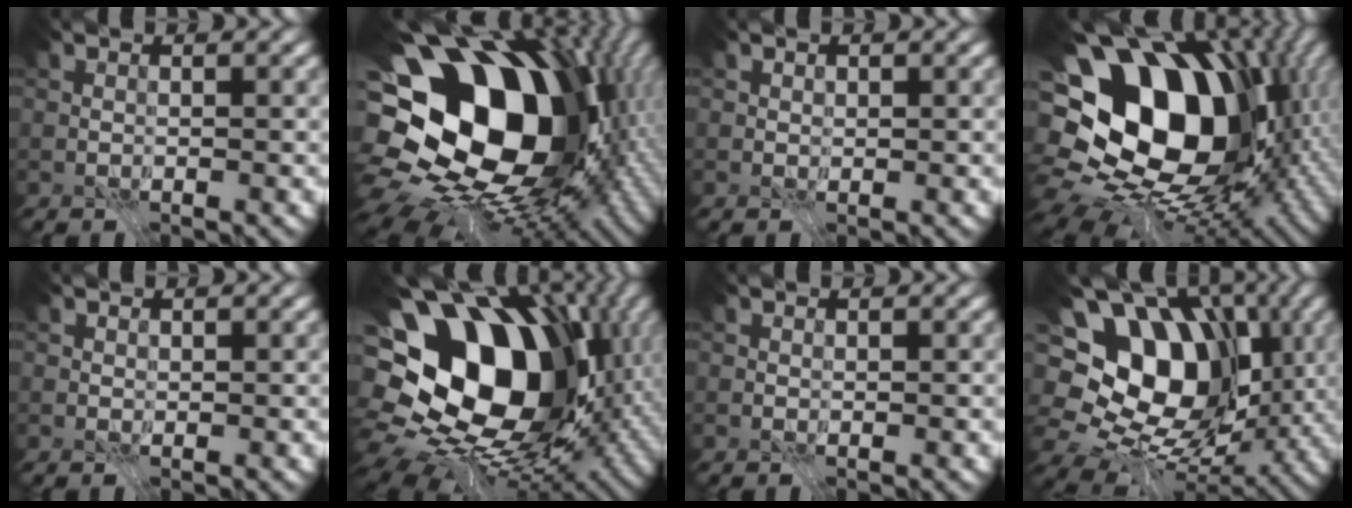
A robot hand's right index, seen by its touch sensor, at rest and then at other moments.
{"total": 22.4, "force": [1.5, 16.4, 15.2], "torque": [-0.255, -0.043, 0.035]}
{"total": 0.9, "force": [0.4, 0.7, 0.3], "torque": [-0.005, -0.005, 0.010]}
{"total": 20.3, "force": [1.6, 14.9, 13.7], "torque": [-0.226, -0.016, 0.062]}
{"total": 0.5, "force": [0.2, 0.4, 0.2], "torque": [-0.001, 0.000, 0.002]}
{"total": 20.1, "force": [2.0, 14.8, 13.5], "torque": [-0.221, -0.015, 0.069]}
{"total": 0.0}
{"total": 15.5, "force": [1.9, 11.7, 10.0], "torque": [-0.171, 0.026, 0.033]}